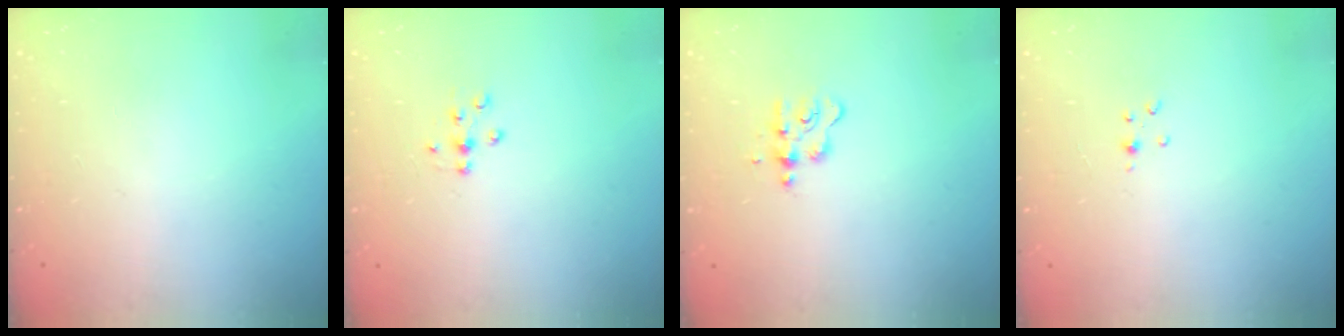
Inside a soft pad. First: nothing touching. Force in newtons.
{"total": 5.6, "press": 5.5, "slide": 1.2}
{"total": 6.0, "press": 5.9, "slide": 0.8}
{"total": 2.8, "press": 2.8, "slide": 0.4}